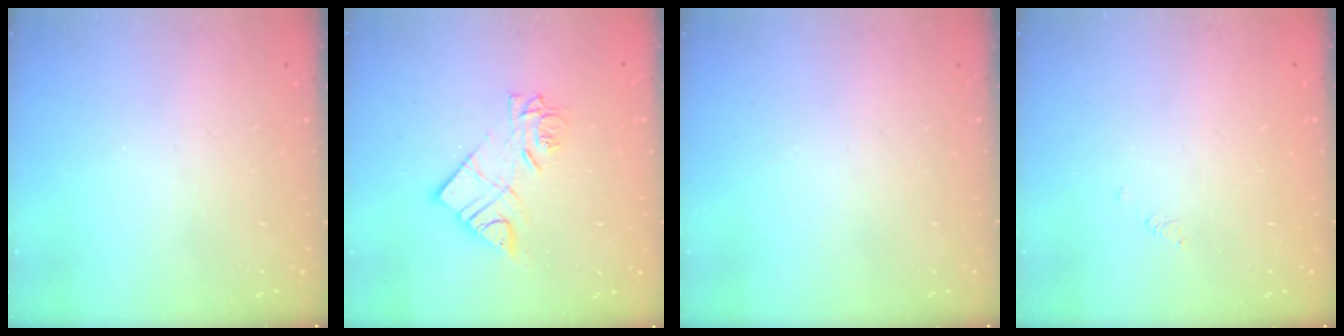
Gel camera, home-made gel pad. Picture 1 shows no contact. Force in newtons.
{"total": 10.6, "press": 10.5, "slide": 0.9}
{"total": 0.0}
{"total": 2.8, "press": 2.7, "slide": 0.3}